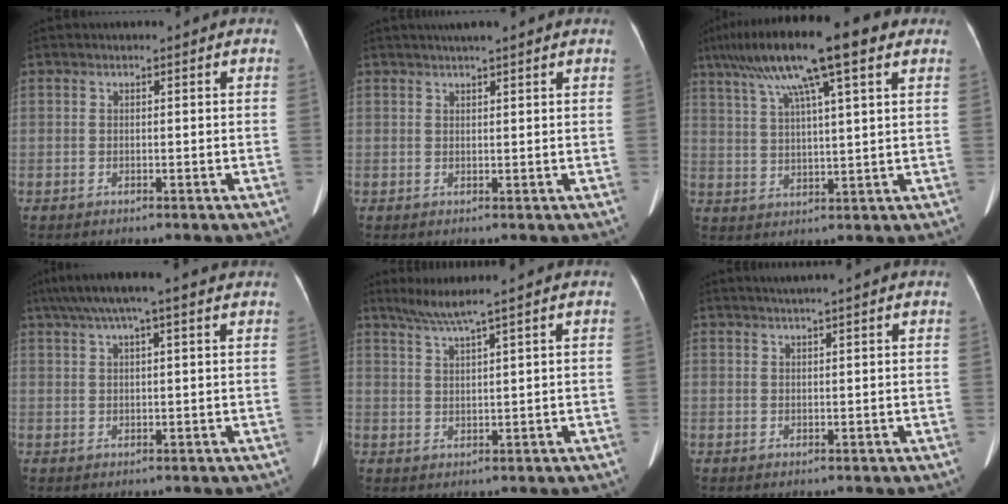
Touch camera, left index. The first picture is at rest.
{"total": 4.9, "force": [4.0, -0.1, 2.7], "torque": [-0.039, 0.029, 0.058]}
{"total": 16.1, "force": [9.7, 1.6, 12.7], "torque": [-0.224, 0.048, 0.157]}
{"total": 11.1, "force": [8.7, 0.6, 6.9], "torque": [-0.120, 0.053, 0.118]}
{"total": 3.8, "force": [2.9, -1.4, 1.9], "torque": [-0.045, 0.000, 0.063]}
{"total": 4.0, "force": [3.3, -0.7, 2.2], "torque": [-0.029, 0.021, 0.043]}